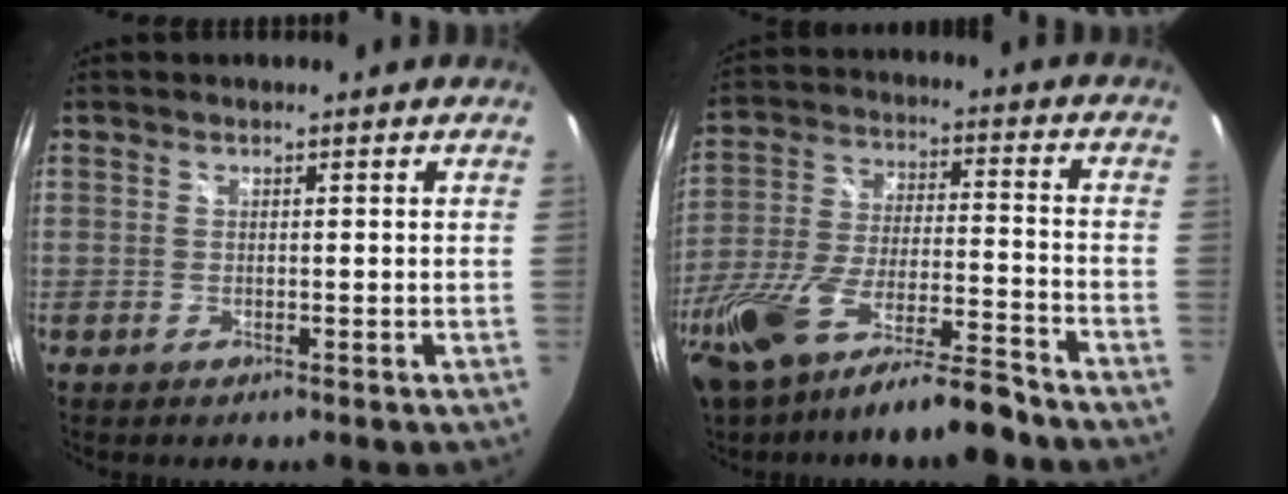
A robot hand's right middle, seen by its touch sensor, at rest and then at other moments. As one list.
[{"total": 19.0, "force": [-14.5, 3.2, 11.9], "torque": [-0.246, -0.041, -0.243]}]